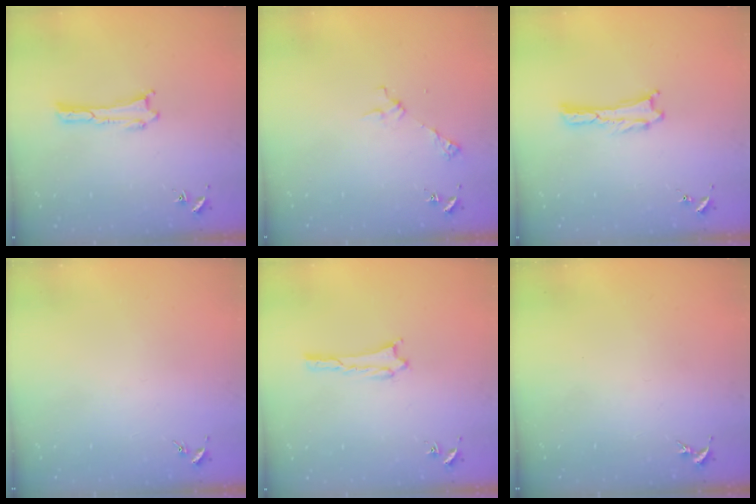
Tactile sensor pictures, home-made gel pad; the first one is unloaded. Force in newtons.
{"total": 3.3, "press": 3.3, "slide": 0.2}
{"total": 0.0}
{"total": 0.0}
{"total": 0.9, "press": 0.8, "slide": 0.1}
{"total": 0.0}